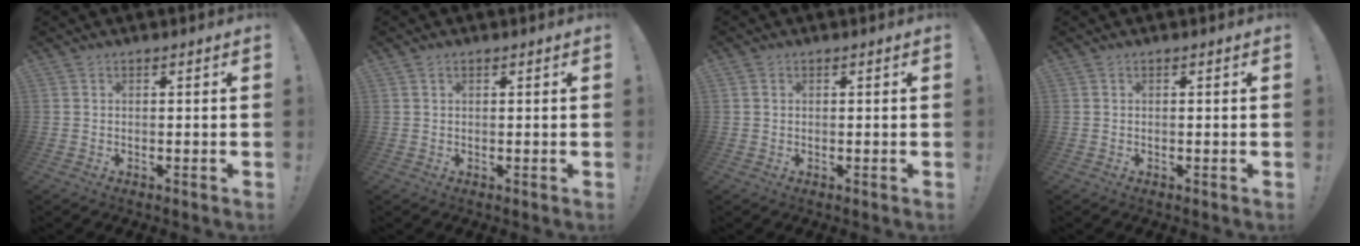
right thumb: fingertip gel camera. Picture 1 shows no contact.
{"total": 0.8, "force": [0.5, 0.5, 0.3], "torque": [0.001, -0.002, 0.007]}
{"total": 0.8, "force": [0.3, 0.7, 0.2], "torque": [-0.004, 0.003, 0.006]}
{"total": 0.0}